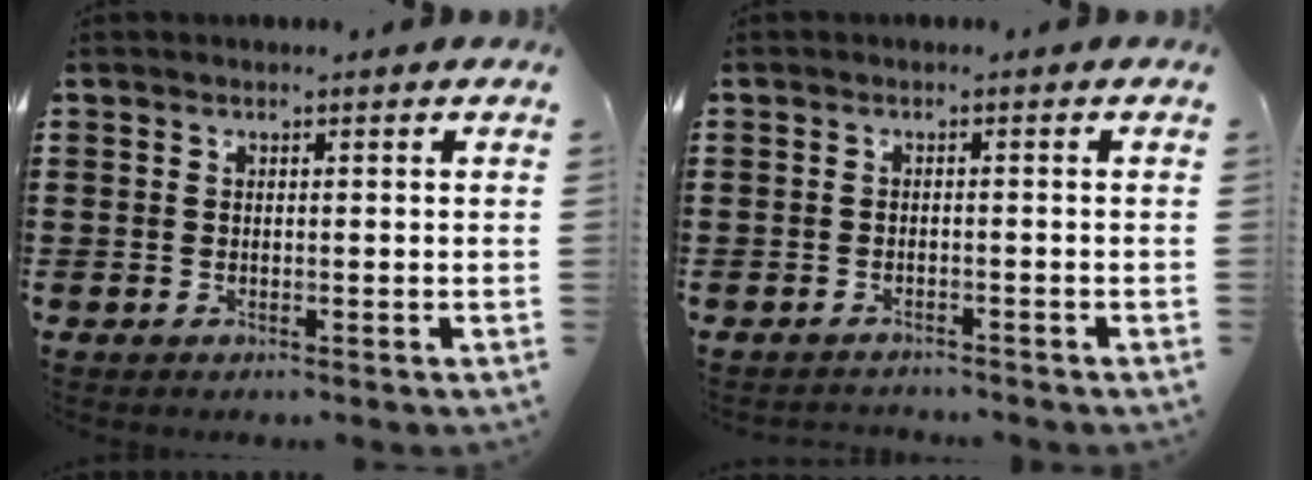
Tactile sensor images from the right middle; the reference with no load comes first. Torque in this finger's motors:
{"motor_torque": [-1.43, 0.51, -0.81, -0.19]}